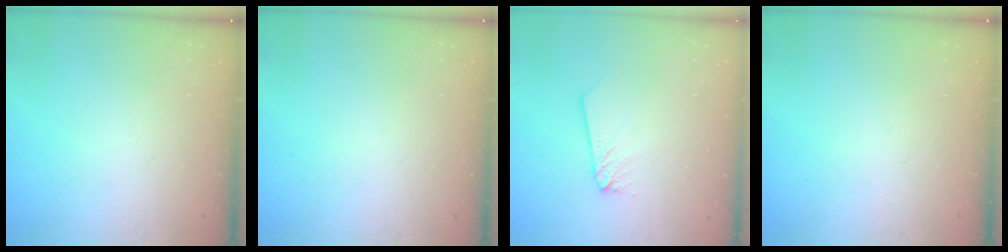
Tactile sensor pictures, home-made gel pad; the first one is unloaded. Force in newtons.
{"total": 0.0}
{"total": 2.0, "press": 2.0, "slide": 0.2}
{"total": 0.0}